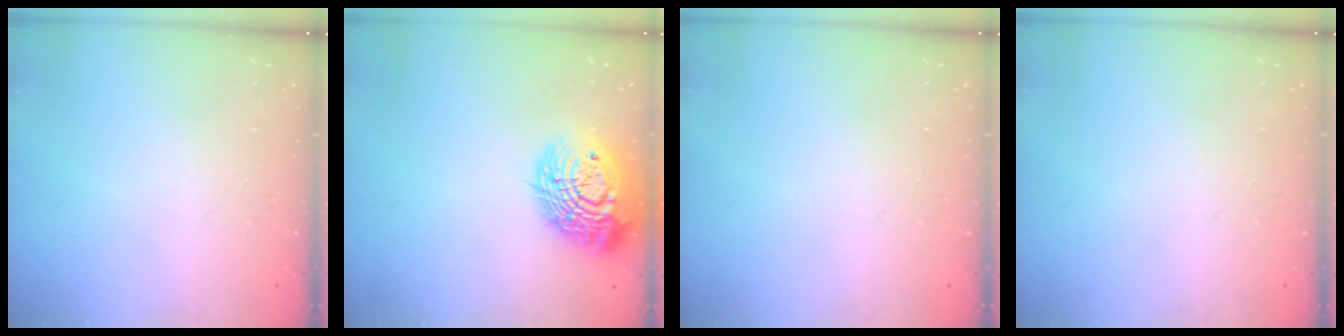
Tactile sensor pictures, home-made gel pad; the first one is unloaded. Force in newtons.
{"total": 18.8, "press": 18.7, "slide": 1.5}
{"total": 0.0}
{"total": 0.0}